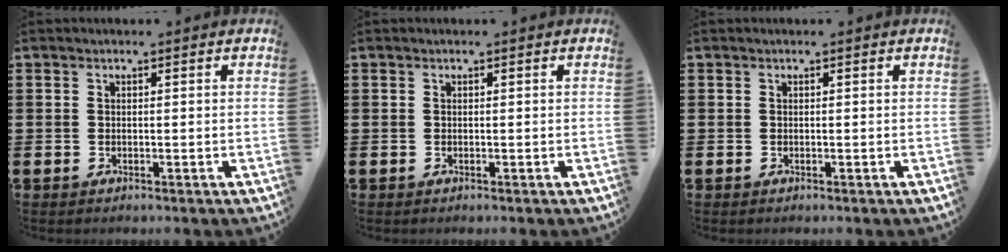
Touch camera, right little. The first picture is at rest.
{"total": 0.0}
{"total": 0.0}